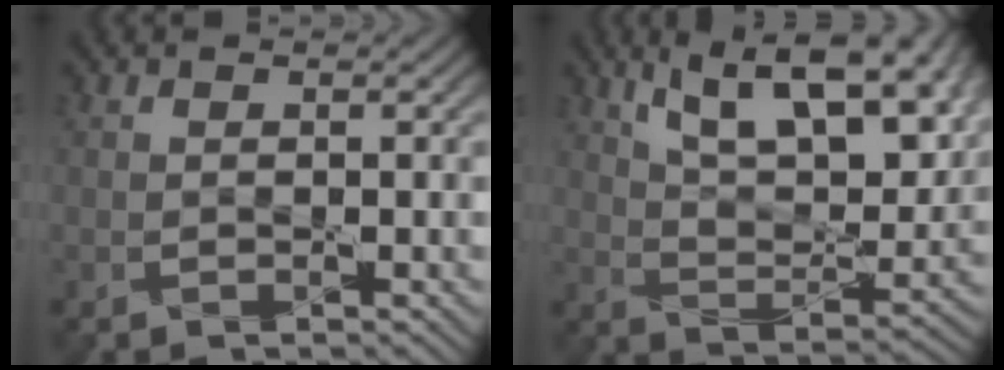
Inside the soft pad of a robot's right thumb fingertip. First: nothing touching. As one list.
[{"total": 16.2, "force": [8.8, 6.8, 11.8], "torque": [-0.201, 0.007, 0.140]}]